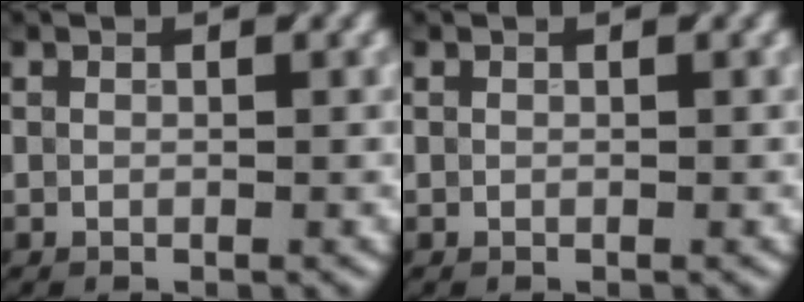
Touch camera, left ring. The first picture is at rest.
{"total": 0.0}